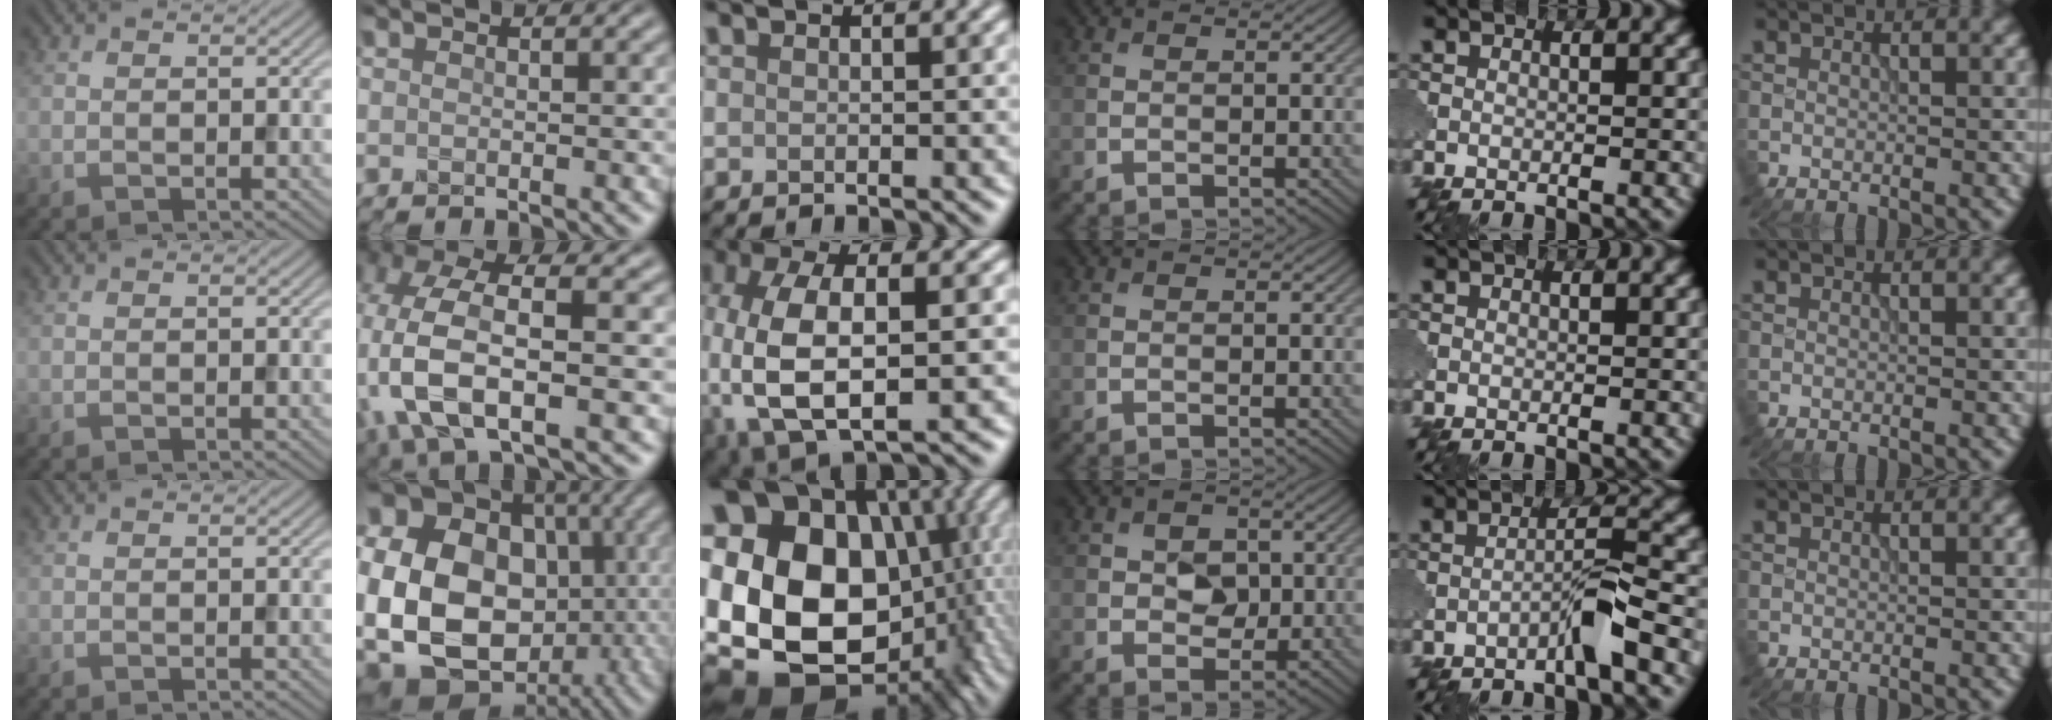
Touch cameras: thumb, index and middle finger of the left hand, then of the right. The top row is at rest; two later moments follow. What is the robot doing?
{"motion": "extract", "object": "pin"}